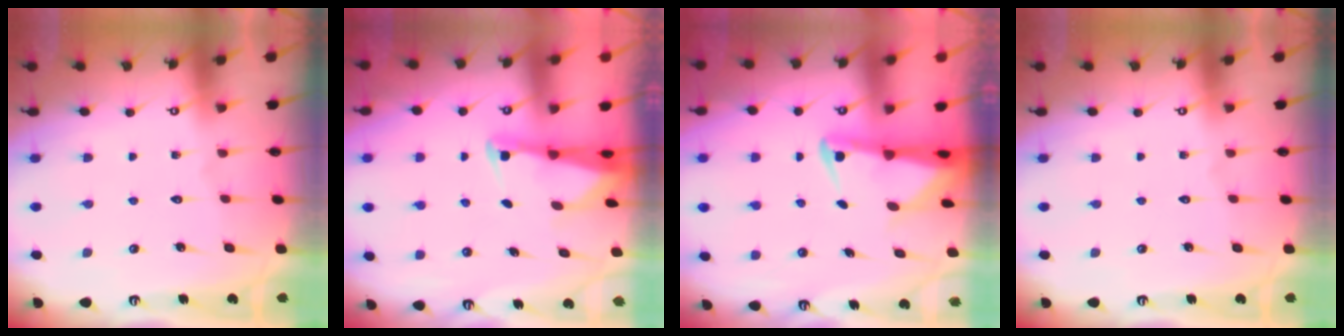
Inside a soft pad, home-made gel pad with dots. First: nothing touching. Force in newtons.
{"total": 2.4, "press": 2.4, "slide": 0.3}
{"total": 2.9, "press": 2.8, "slide": 0.7}
{"total": 0.0}